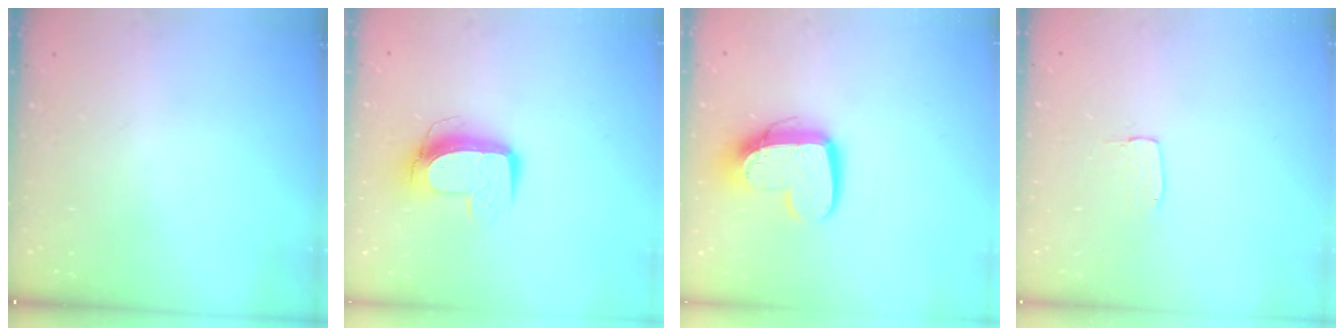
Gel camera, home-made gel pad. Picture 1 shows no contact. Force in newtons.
{"total": 10.2, "press": 10.2, "slide": 0.6}
{"total": 12.9, "press": 12.8, "slide": 1.1}
{"total": 2.9, "press": 2.9, "slide": 0.2}